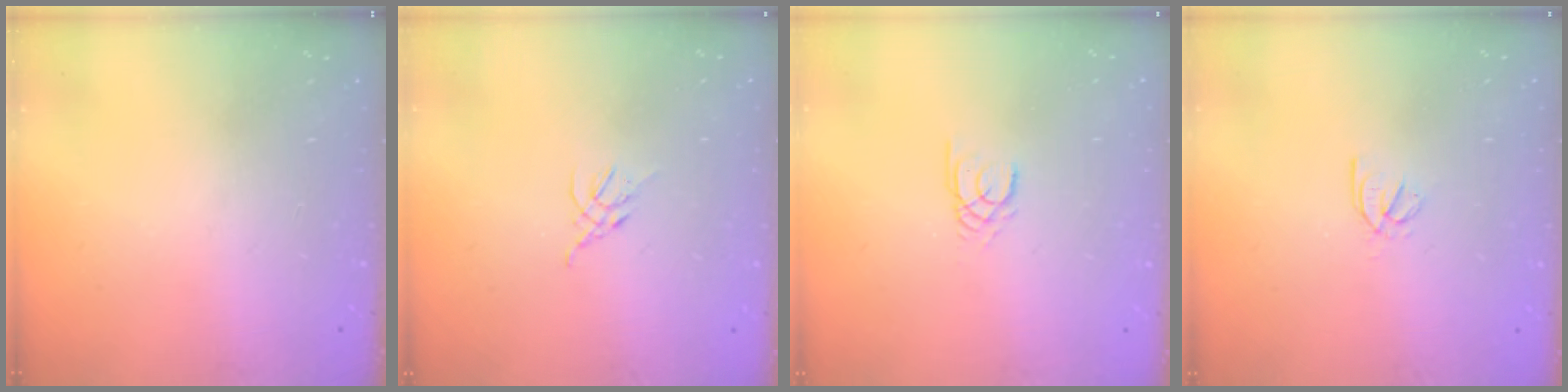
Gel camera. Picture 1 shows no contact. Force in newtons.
{"total": 2.7, "press": 2.6, "slide": 0.7}
{"total": 2.4, "press": 2.4, "slide": 0.1}
{"total": 2.2, "press": 2.2, "slide": 0.5}